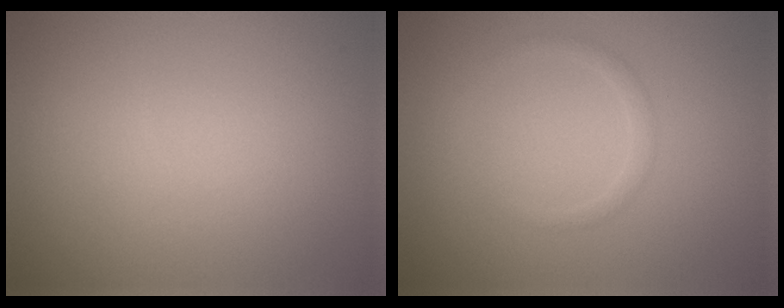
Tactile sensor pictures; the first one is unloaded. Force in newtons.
{"total": 1.0, "press": 1.0, "slide": 0.0}